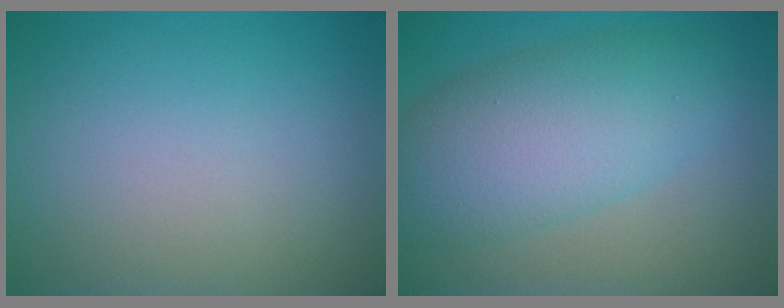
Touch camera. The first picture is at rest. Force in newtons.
{"total": 7.4, "press": 7.4, "slide": 0.1}